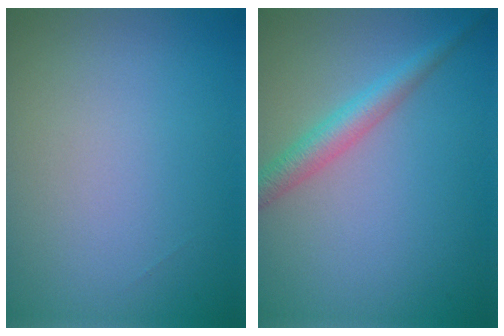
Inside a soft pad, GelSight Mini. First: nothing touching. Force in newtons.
{"total": 2.9, "press": 2.9, "slide": 0.1}